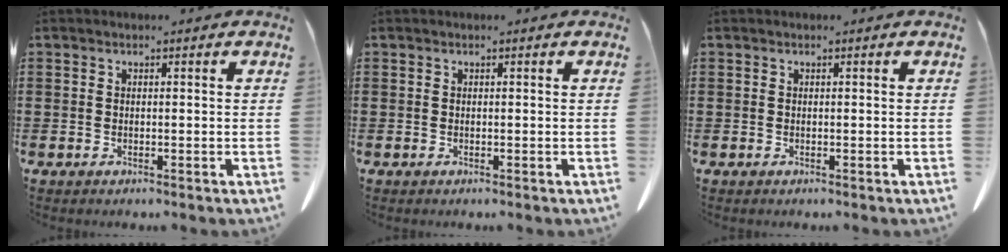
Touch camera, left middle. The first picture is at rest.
{"total": 0.0}
{"total": 0.0}